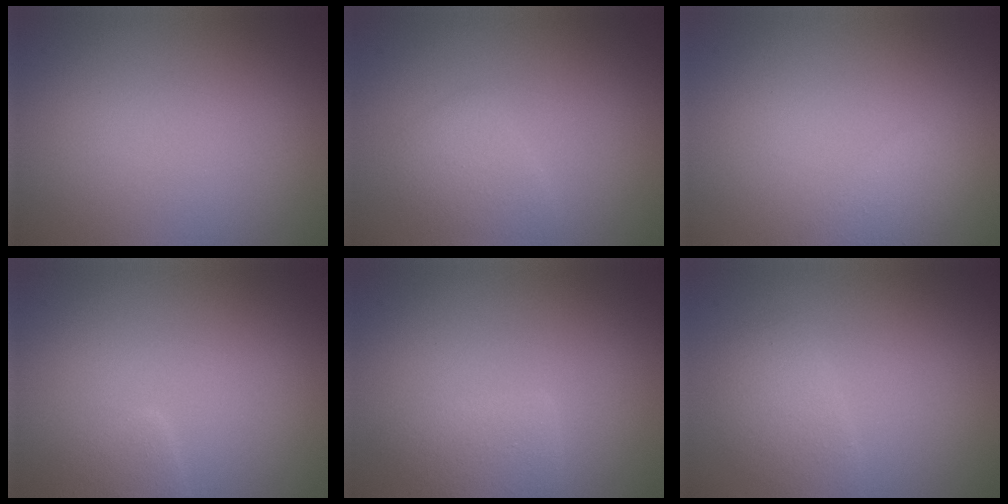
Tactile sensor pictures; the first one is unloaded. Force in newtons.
{"total": 1.7, "press": 1.7, "slide": 0.2}
{"total": 1.6, "press": 1.6, "slide": 0.0}
{"total": 1.4, "press": 1.4, "slide": 0.1}
{"total": 2.4, "press": 2.4, "slide": 0.1}
{"total": 2.0, "press": 2.0, "slide": 0.1}